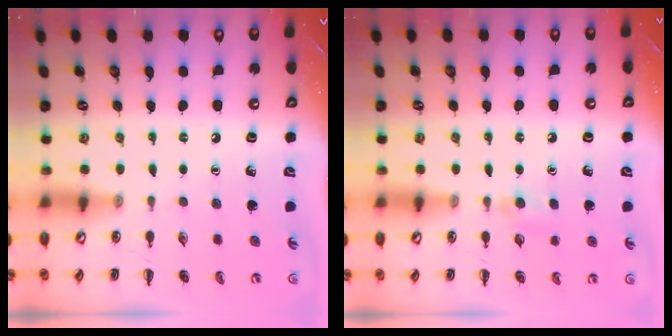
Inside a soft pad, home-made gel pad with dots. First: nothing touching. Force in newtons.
{"total": 4.4, "press": 4.1, "slide": 1.6}